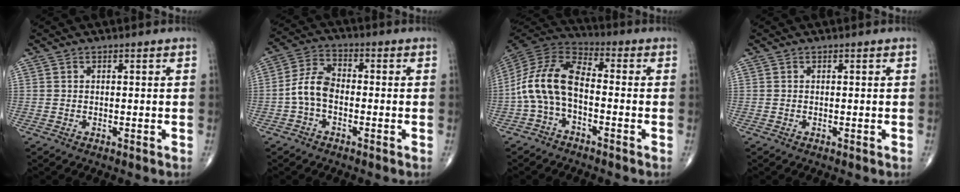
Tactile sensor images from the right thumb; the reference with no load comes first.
{"total": 6.7, "force": [-1.6, 4.1, 5.1], "torque": [-0.096, 0.025, -0.043]}
{"total": 11.8, "force": [-2.4, 6.4, 9.6], "torque": [-0.190, 0.044, -0.061]}
{"total": 0.0}